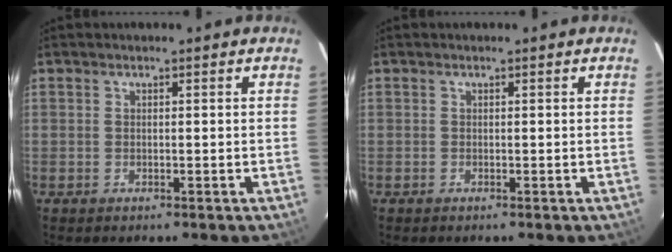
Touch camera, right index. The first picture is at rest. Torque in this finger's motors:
{"motor_torque": [-0.03, 0.00, 0.03, 0.01]}